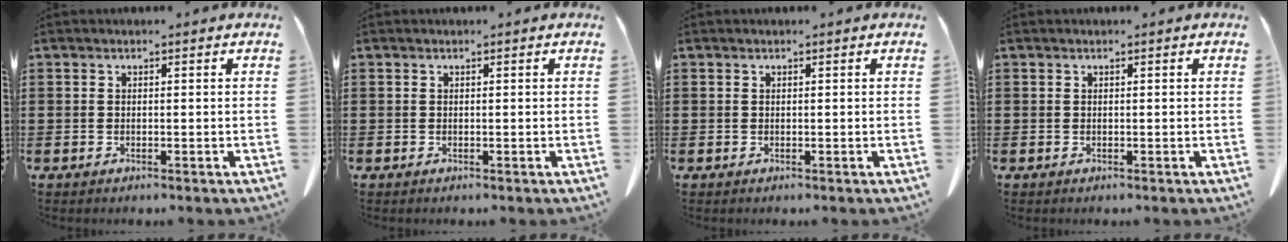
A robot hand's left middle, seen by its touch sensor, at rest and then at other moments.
{"total": 0.0}
{"total": 0.0}
{"total": 0.0}